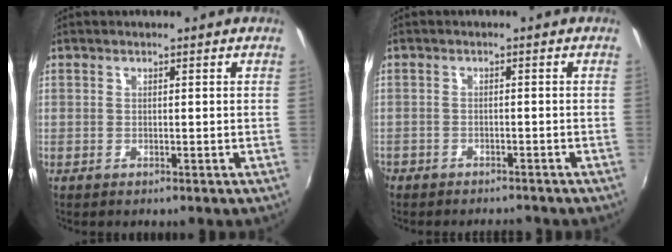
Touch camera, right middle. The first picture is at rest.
{"total": 4.2, "force": [-3.7, 1.8, 0.9], "torque": [-0.040, -0.008, -0.061]}